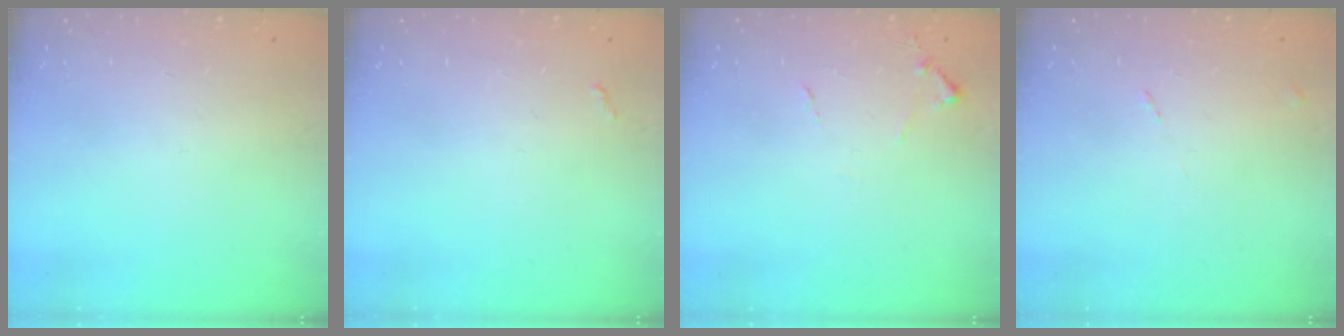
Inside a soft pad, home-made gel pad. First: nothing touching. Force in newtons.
{"total": 2.8, "press": 2.8, "slide": 0.4}
{"total": 7.9, "press": 7.8, "slide": 0.7}
{"total": 7.6, "press": 7.5, "slide": 0.7}